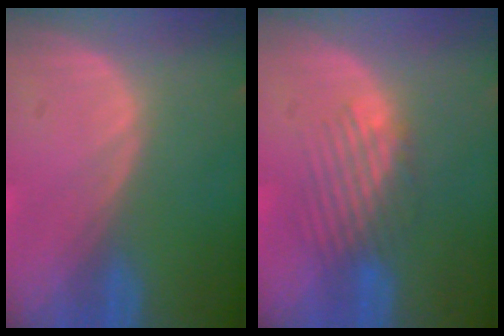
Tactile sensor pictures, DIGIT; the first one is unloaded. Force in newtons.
{"total": 4.5, "press": 4.1, "slide": 1.9}